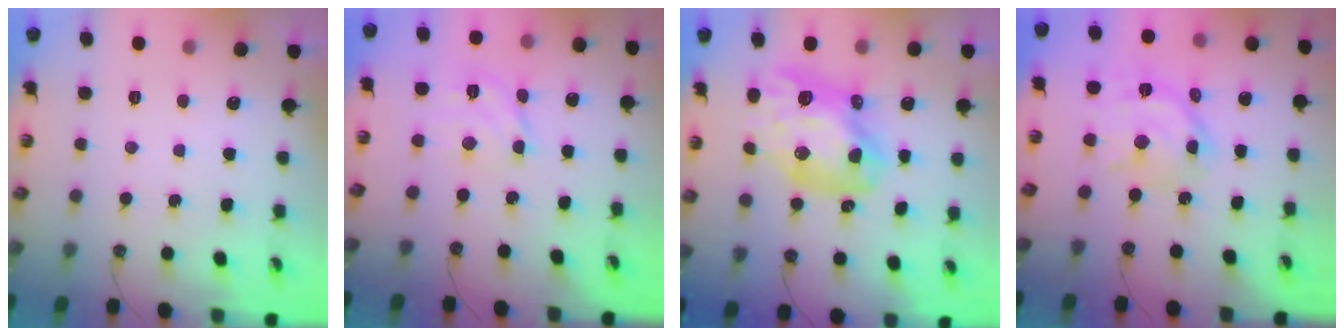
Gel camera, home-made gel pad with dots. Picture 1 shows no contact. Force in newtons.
{"total": 10.2, "press": 10.1, "slide": 1.4}
{"total": 15.1, "press": 15.0, "slide": 2.1}
{"total": 13.9, "press": 13.9, "slide": 0.9}